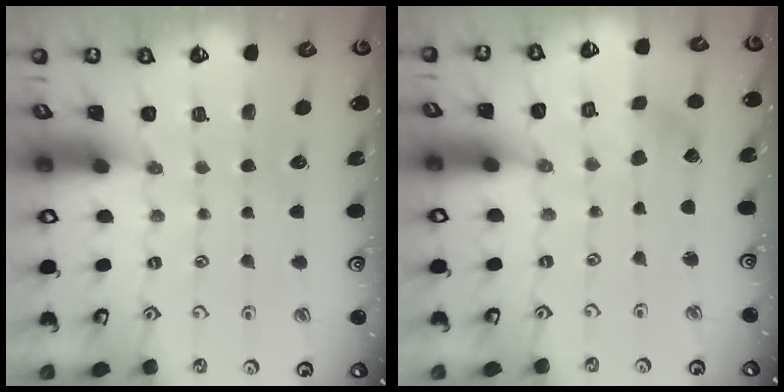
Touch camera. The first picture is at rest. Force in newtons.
{"total": 0.0}